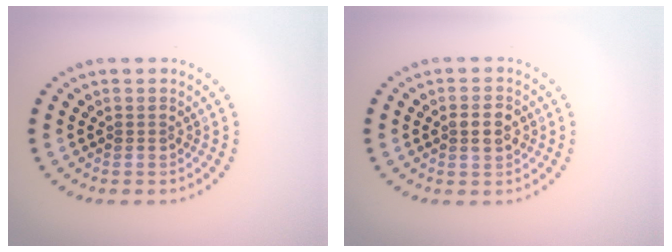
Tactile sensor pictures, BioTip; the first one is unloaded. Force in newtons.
{"total": 2.6, "press": 2.6, "slide": 0.2}